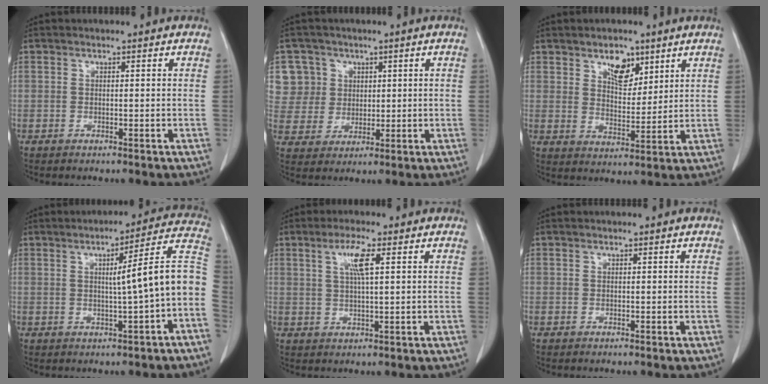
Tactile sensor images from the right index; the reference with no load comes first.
{"total": 8.1, "force": [3.0, 7.5, 0.3], "torque": [0.001, 0.022, 0.067]}
{"total": 5.8, "force": [3.6, 3.0, 3.5], "torque": [-0.055, -0.002, 0.065]}
{"total": 10.6, "force": [-1.1, -0.3, 10.5], "torque": [-0.132, 0.026, -0.018]}
{"total": 4.5, "force": [1.7, 0.3, 4.2], "torque": [-0.082, 0.004, 0.032]}
{"total": 0.0}